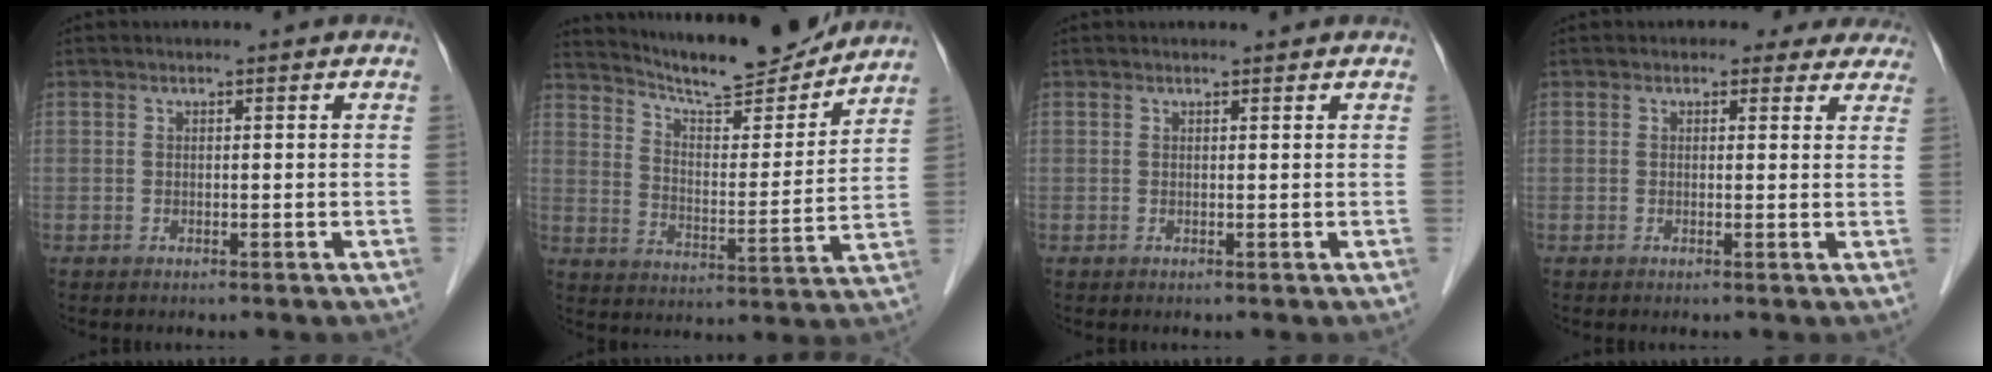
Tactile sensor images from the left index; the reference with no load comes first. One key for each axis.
{"total": 16.0, "fx": 15.0, "fy": 1.6, "fz": 5.4, "tx": -0.090, "ty": -0.013, "tz": 0.225}
{"total": 0.8, "fx": 0.8, "fy": 0.0, "fz": 0.1, "tx": -0.008, "ty": 0.001, "tz": 0.010}
{"total": 4.9, "fx": 4.2, "fy": 2.6, "fz": 0.5, "tx": 0.015, "ty": 0.001, "tz": 0.027}